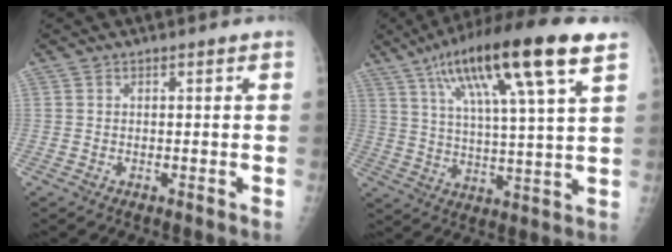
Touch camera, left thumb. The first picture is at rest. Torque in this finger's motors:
{"motor_torque": [0.22, 0.69, 1.75, -1.02, 0.19]}